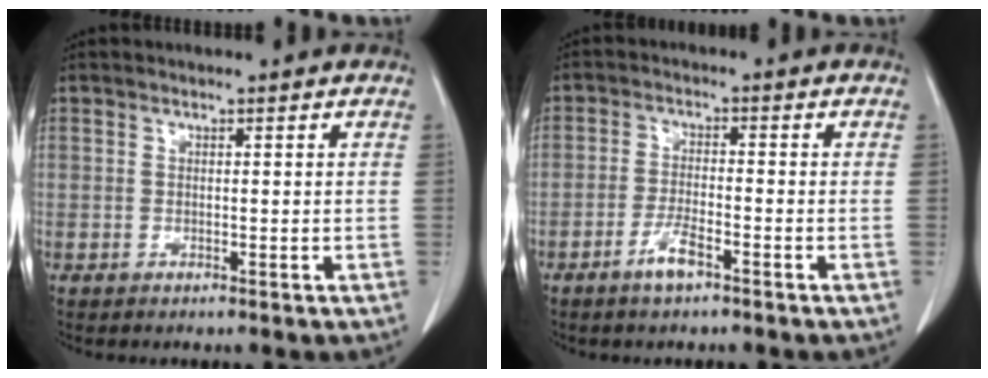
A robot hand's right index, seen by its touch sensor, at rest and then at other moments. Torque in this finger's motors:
{"motor_torque": [0.62, -0.33, 0.14, 0.02]}